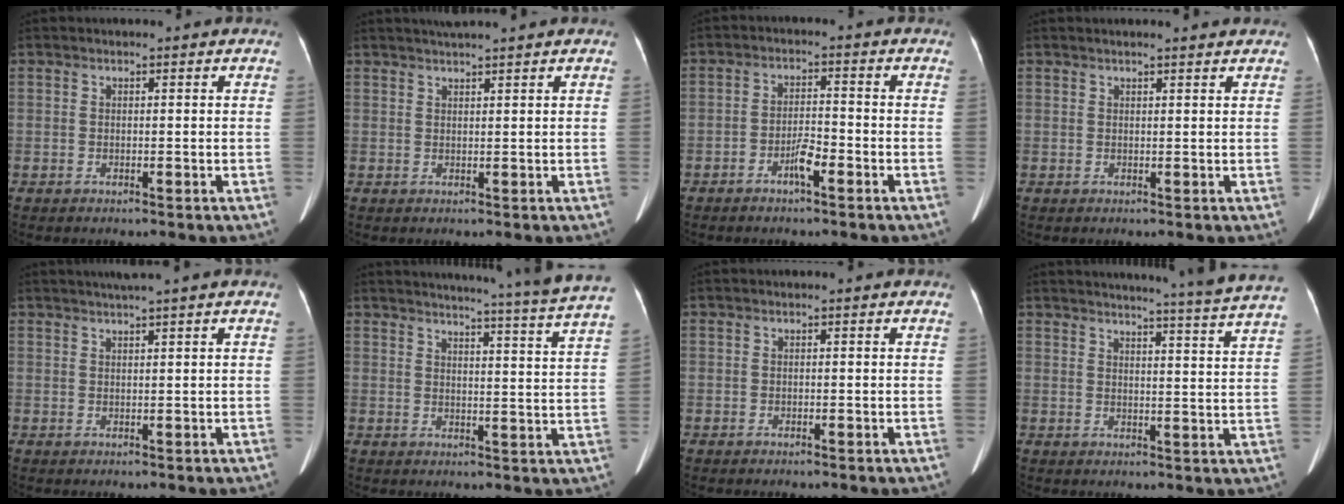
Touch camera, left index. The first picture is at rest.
{"total": 3.5, "force": [3.0, -0.6, 1.7], "torque": [-0.019, 0.025, 0.049]}
{"total": 3.6, "force": [-2.3, 0.8, 2.7], "torque": [-0.054, 0.005, -0.042]}
{"total": 3.3, "force": [3.1, 0.0, 1.2], "torque": [-0.018, 0.010, 0.033]}
{"total": 3.1, "force": [2.2, -0.8, 2.0], "torque": [-0.031, 0.013, 0.041]}
{"total": 17.9, "force": [16.2, -2.4, 7.3], "torque": [-0.114, -0.074, 0.184]}
{"total": 0.0}
{"total": 14.3, "force": [13.2, -2.5, 4.9], "torque": [-0.076, -0.070, 0.143]}